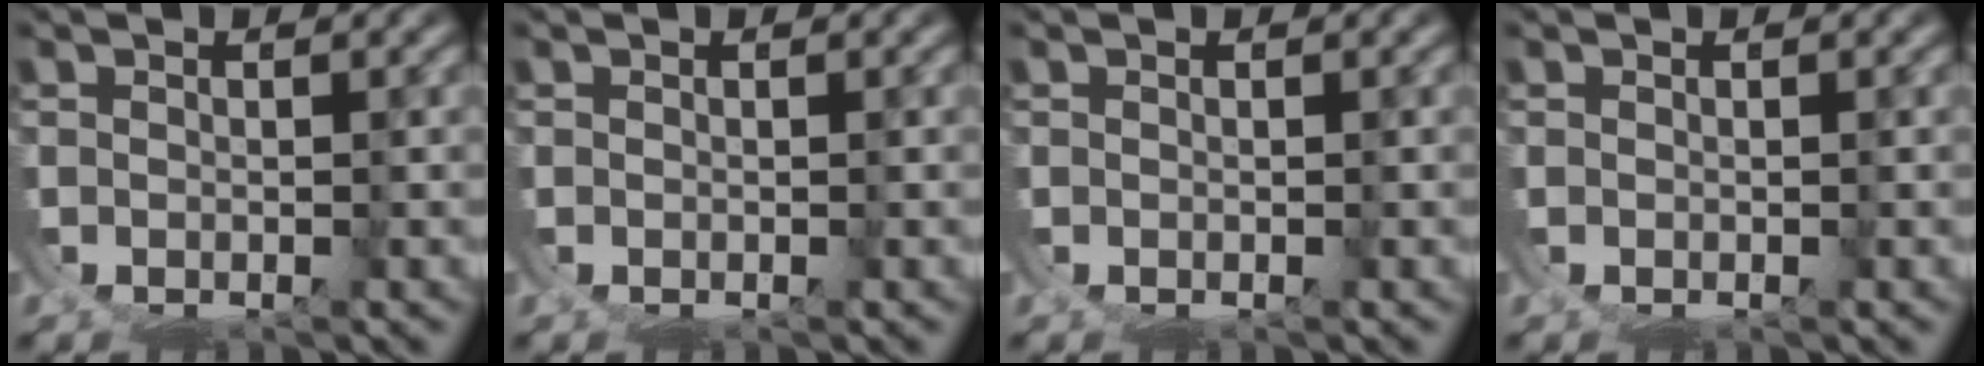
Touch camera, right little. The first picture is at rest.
{"total": 0.0}
{"total": 0.0}
{"total": 0.0}